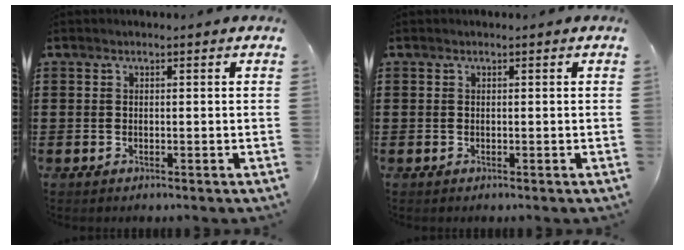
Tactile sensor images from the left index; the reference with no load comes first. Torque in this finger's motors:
{"motor_torque": [0.00, 0.00, 0.00, -0.01]}